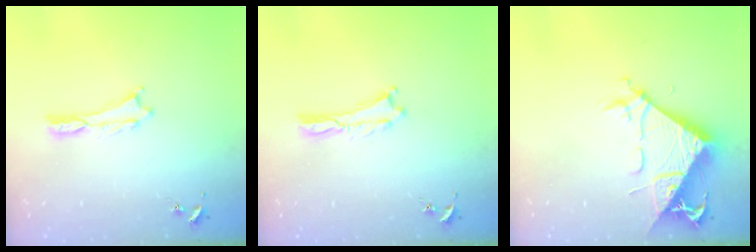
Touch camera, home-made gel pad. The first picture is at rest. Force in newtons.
{"total": 0.0}
{"total": 8.2, "press": 8.2, "slide": 0.7}